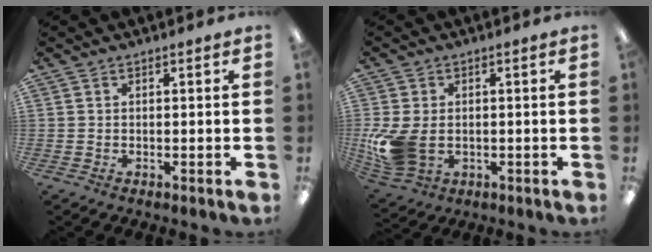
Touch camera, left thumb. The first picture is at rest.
{"total": 10.7, "force": [-1.6, 7.5, 7.4], "torque": [-0.162, -0.003, -0.024]}